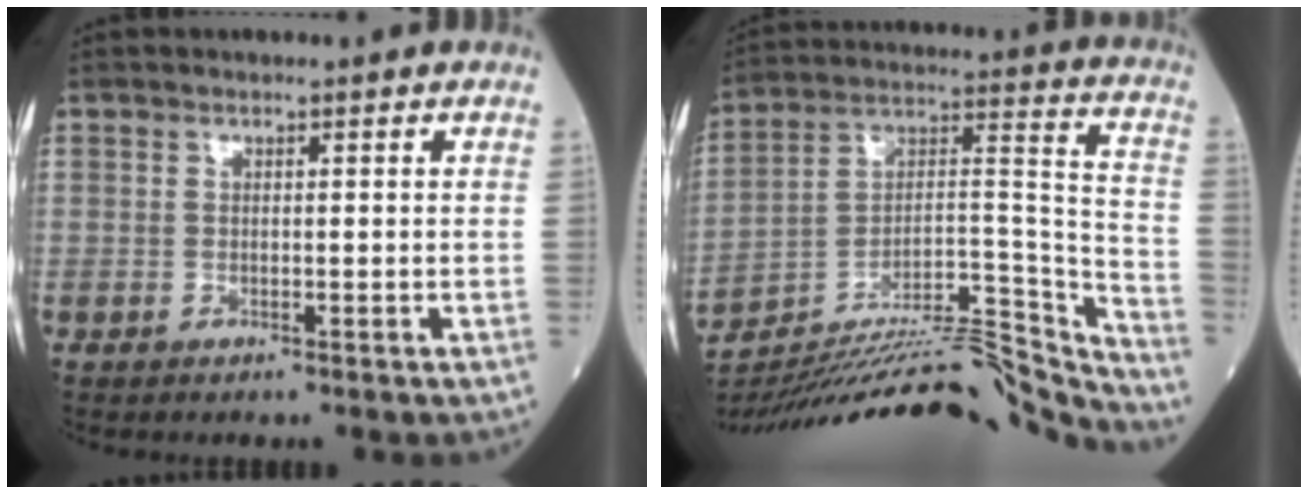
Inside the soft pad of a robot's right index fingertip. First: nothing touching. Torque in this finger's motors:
{"motor_torque": [0.00, -2.14, 0.50, 0.21]}